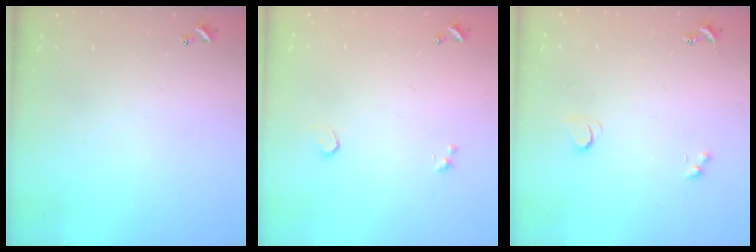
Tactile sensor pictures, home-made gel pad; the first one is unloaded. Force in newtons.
{"total": 0.6, "press": 0.3, "slide": 0.5}
{"total": 1.9, "press": 1.9, "slide": 0.5}